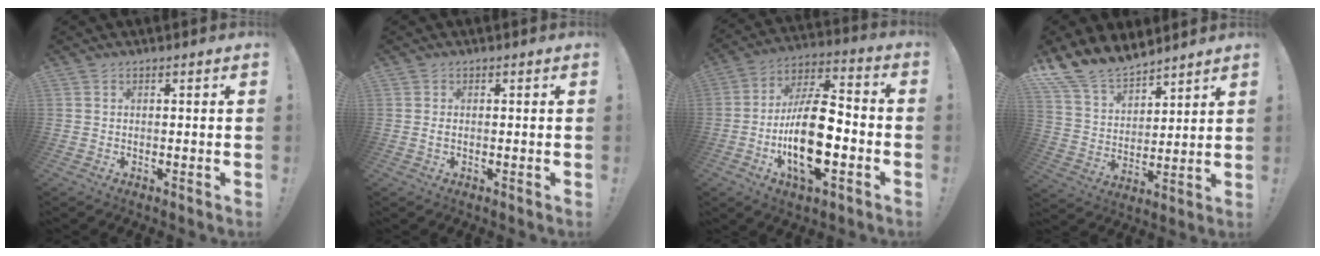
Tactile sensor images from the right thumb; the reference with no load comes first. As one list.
[{"total": 0.8, "force": [0.0, 0.3, 0.8], "torque": [-0.013, 0.000, -0.002]}, {"total": 19.8, "force": [-5.3, 8.8, 16.9], "torque": [-0.304, 0.017, -0.089]}, {"total": 13.4, "force": [11.9, 5.3, 2.9], "torque": [-0.080, -0.092, 0.227]}]